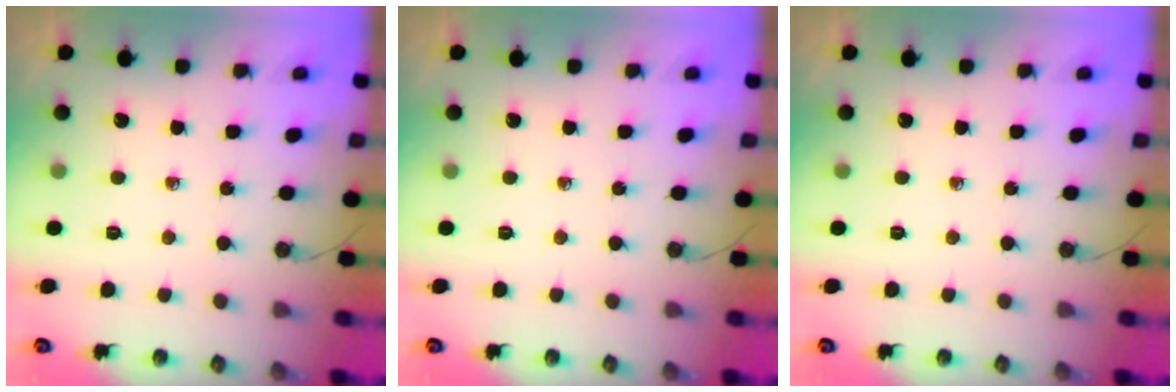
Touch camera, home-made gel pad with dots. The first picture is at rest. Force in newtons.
{"total": 0.0}
{"total": 0.0}